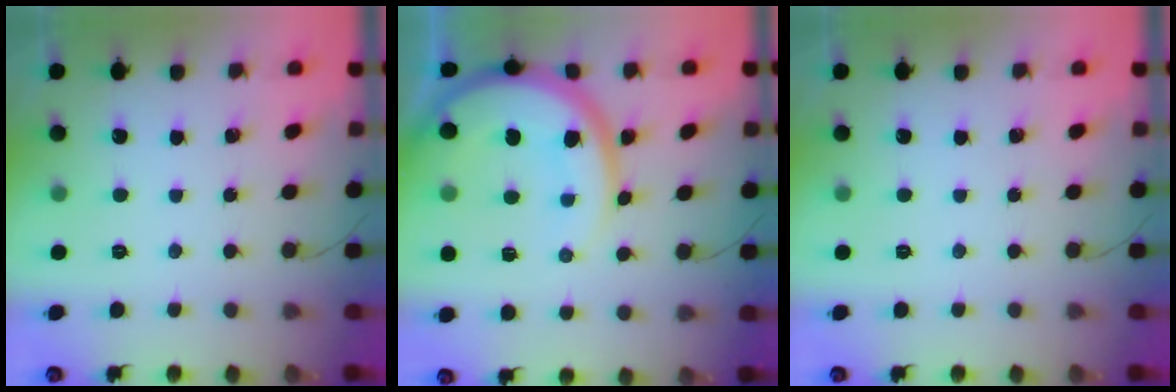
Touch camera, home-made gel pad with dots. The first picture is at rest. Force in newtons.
{"total": 15.9, "press": 15.9, "slide": 1.3}
{"total": 0.0}